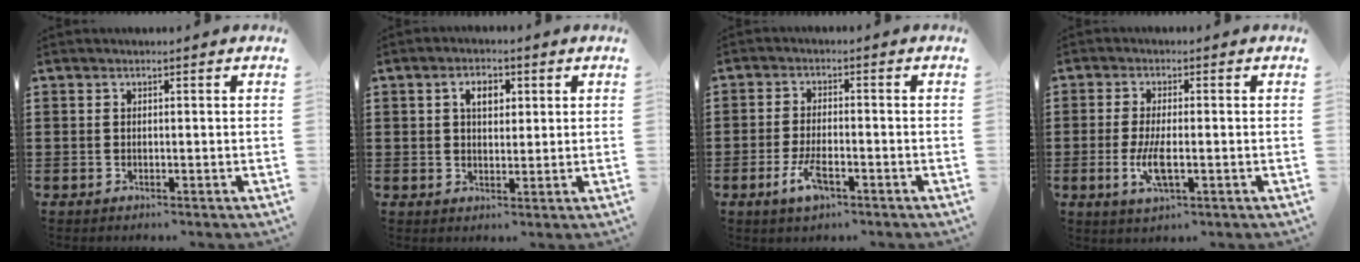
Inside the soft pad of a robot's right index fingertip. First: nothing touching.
{"total": 3.4, "force": [1.0, 2.1, 2.4], "torque": [-0.039, 0.006, 0.012]}
{"total": 5.1, "force": [-2.3, 1.9, 4.1], "torque": [-0.094, -0.007, -0.047]}
{"total": 5.5, "force": [-1.3, 1.7, 5.0], "torque": [-0.112, -0.010, -0.028]}